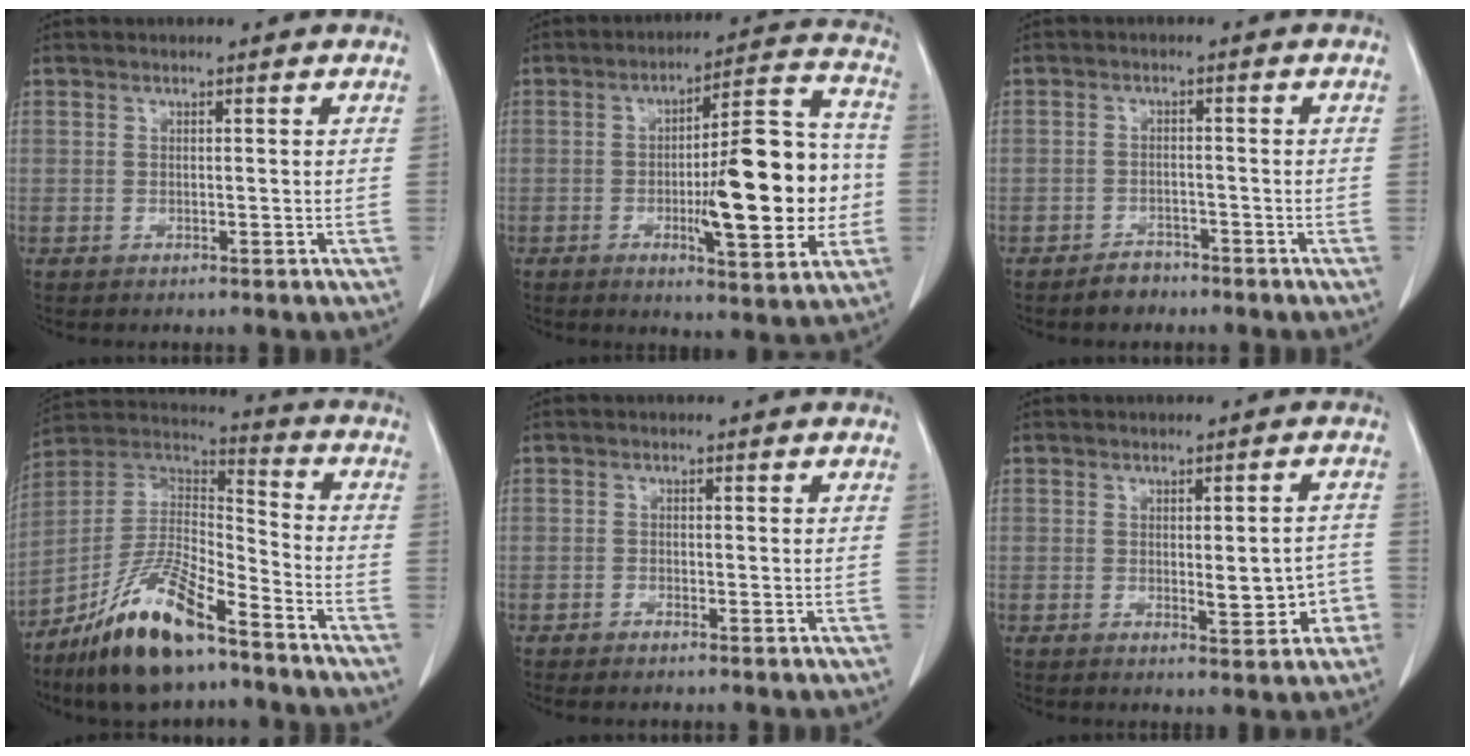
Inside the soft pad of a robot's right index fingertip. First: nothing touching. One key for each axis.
{"total": 17.2, "fx": -2.4, "fy": 3.6, "fz": 16.6, "tx": -0.237, "ty": 0.018, "tz": -0.031}
{"total": 2.8, "fx": -2.2, "fy": 1.5, "fz": 0.5, "tx": -0.012, "ty": 0.005, "tz": -0.033}
{"total": 16.9, "fx": -11.4, "fy": 4.0, "fz": 11.8, "tx": -0.236, "ty": -0.001, "tz": -0.208}
{"total": 1.0, "fx": -0.8, "fy": 0.1, "fz": 0.5, "tx": -0.010, "ty": -0.001, "tz": -0.013}
{"total": 5.5, "fx": -1.3, "fy": 2.0, "fz": 4.9, "tx": -0.058, "ty": 0.004, "tz": -0.009}